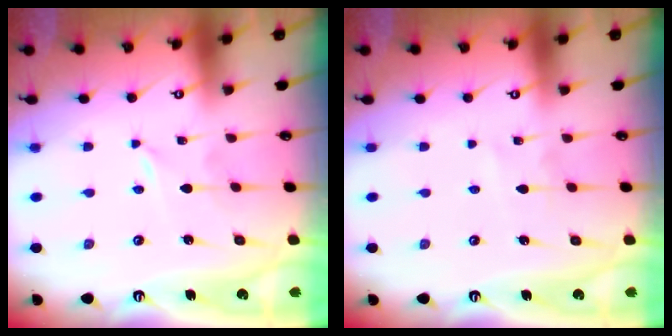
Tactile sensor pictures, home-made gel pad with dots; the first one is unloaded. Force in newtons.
{"total": 2.8, "press": 2.8, "slide": 0.4}